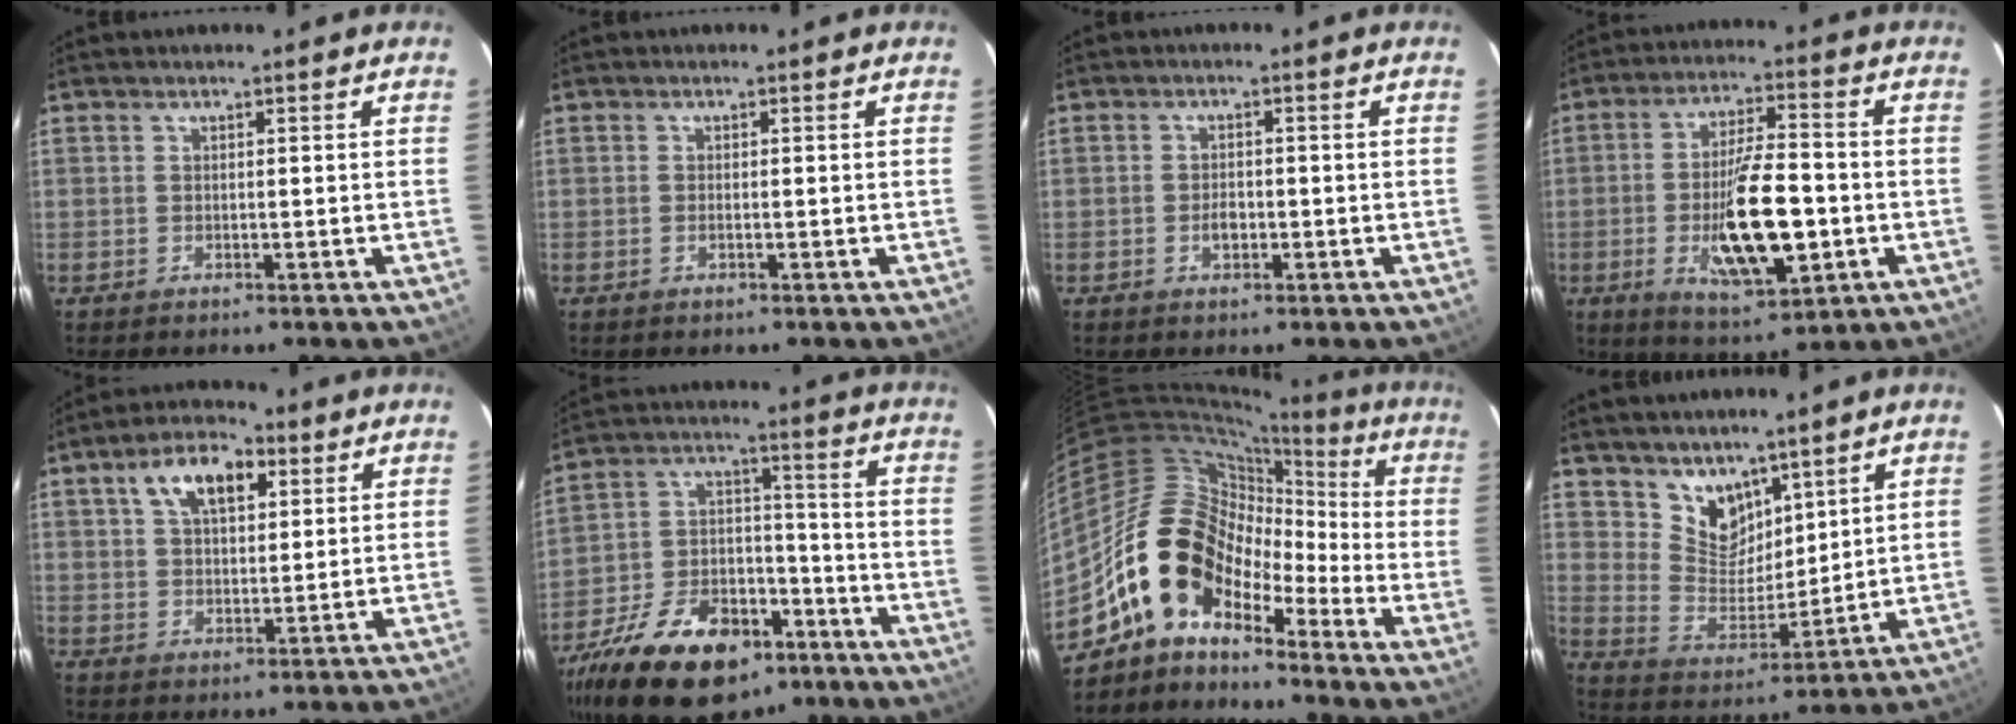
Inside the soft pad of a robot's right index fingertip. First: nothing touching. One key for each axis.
{"total": 0.6, "fx": -0.2, "fy": 0.1, "fz": 0.5, "tx": -0.011, "ty": -0.001, "tz": -0.004}
{"total": 2.3, "fx": -0.8, "fy": 1.4, "fz": 1.6, "tx": -0.028, "ty": 0.000, "tz": -0.012}
{"total": 15.1, "fx": -3.6, "fy": 4.9, "fz": 13.8, "tx": -0.253, "ty": -0.012, "tz": -0.052}
{"total": 10.0, "fx": 4.3, "fy": 5.4, "fz": 7.2, "tx": -0.125, "ty": 0.030, "tz": 0.076}
{"total": 23.6, "fx": -15.0, "fy": 12.8, "fz": 12.9, "tx": -0.268, "ty": 0.007, "tz": -0.236}
{"total": 13.3, "fx": -8.5, "fy": 8.2, "fz": 6.1, "tx": -0.104, "ty": 0.028, "tz": -0.171}
{"total": 9.3, "fx": 6.7, "fy": 5.6, "fz": 3.2, "tx": -0.053, "ty": -0.002, "tz": 0.139}